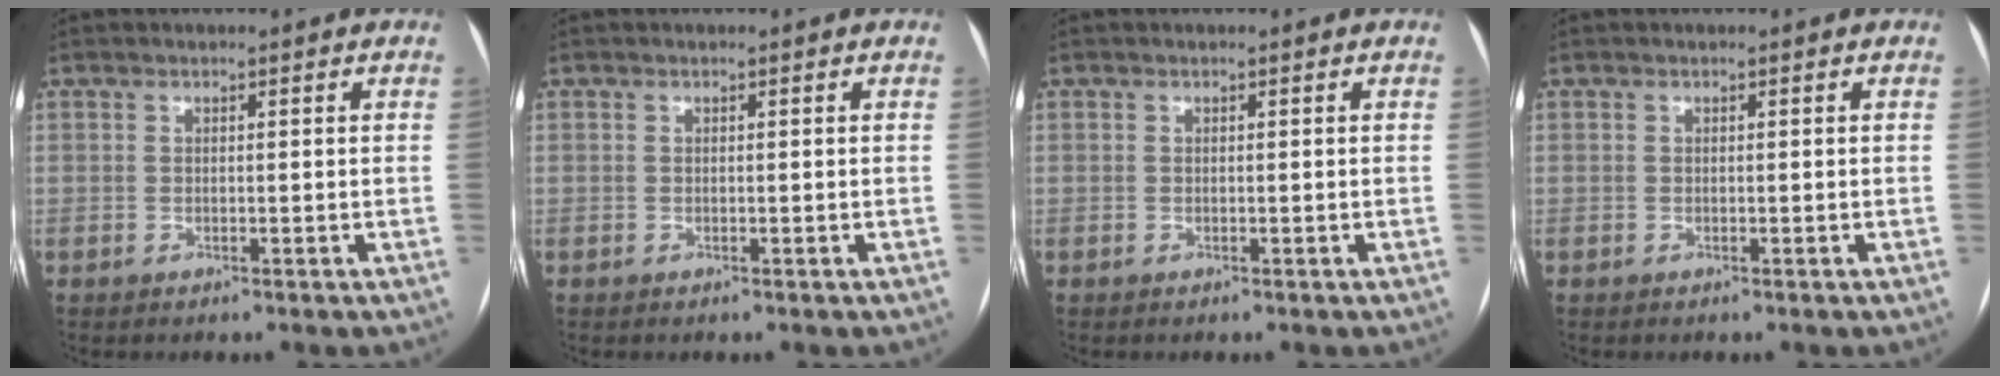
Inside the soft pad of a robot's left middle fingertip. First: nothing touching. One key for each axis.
{"total": 0.0}
{"total": 0.0}
{"total": 0.0}